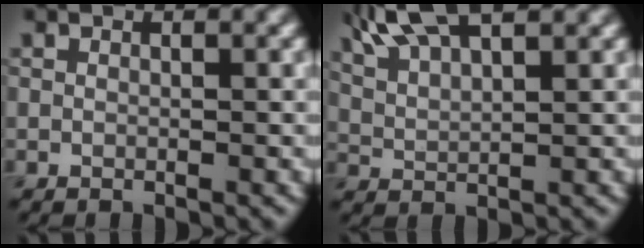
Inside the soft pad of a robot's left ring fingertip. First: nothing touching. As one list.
[{"total": 7.0, "force": [5.1, 2.1, 4.3], "torque": [-0.078, 0.031, 0.067]}]